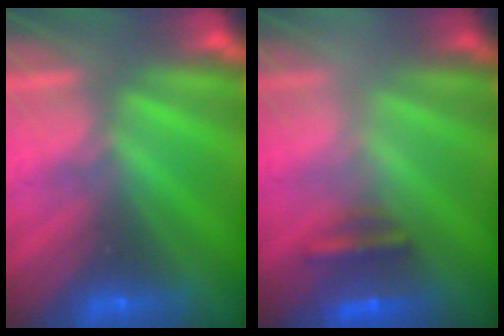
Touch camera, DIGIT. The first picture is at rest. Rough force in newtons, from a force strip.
{"total": 2.5}